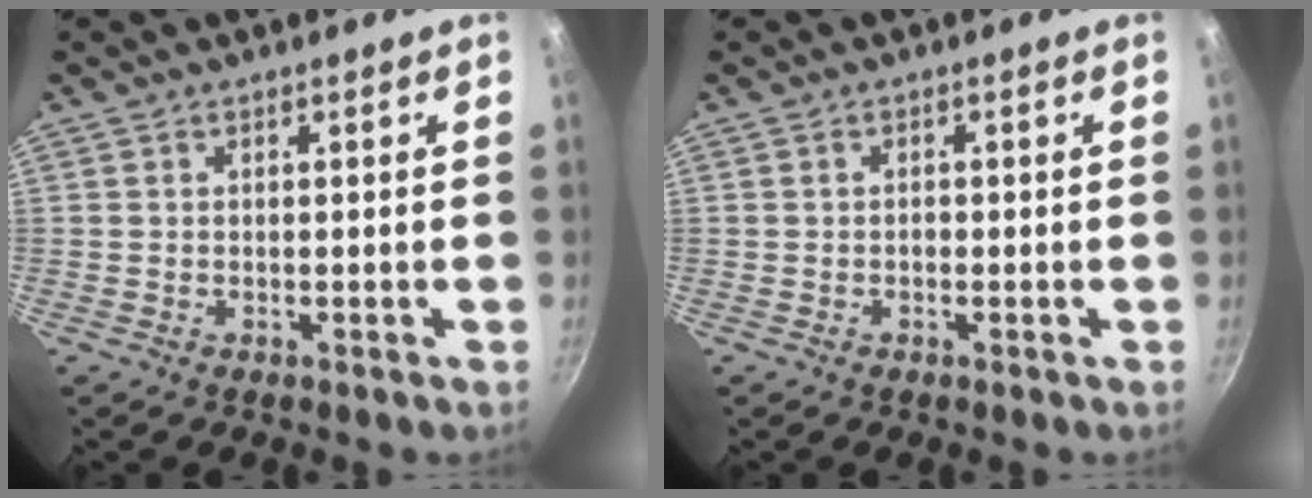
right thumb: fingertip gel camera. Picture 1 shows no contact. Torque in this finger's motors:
{"motor_torque": [0.18, 0.13, 0.47, 0.05, -0.01]}